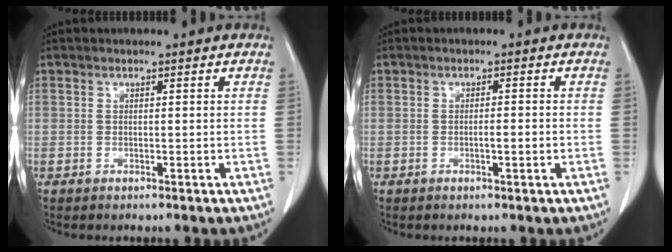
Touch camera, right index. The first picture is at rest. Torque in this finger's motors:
{"motor_torque": [0.22, -0.15, 0.18, 0.03]}